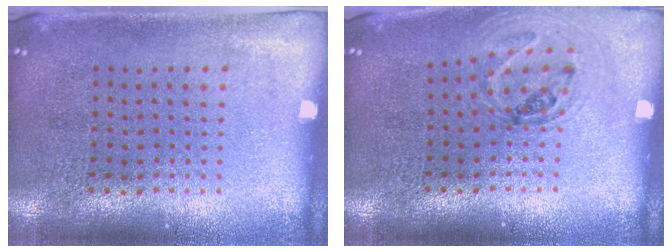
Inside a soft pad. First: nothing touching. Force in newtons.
{"total": 0.9, "press": 0.9, "slide": 0.1}